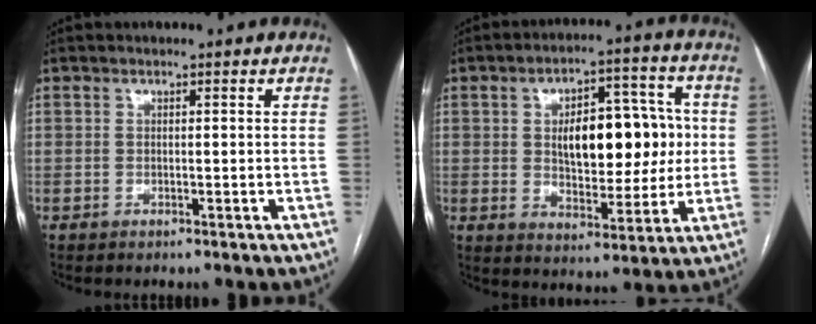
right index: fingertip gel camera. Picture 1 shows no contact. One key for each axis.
{"total": 14.3, "fx": 1.5, "fy": 6.9, "fz": 12.5, "tx": -0.185, "ty": 0.027, "tz": 0.031}